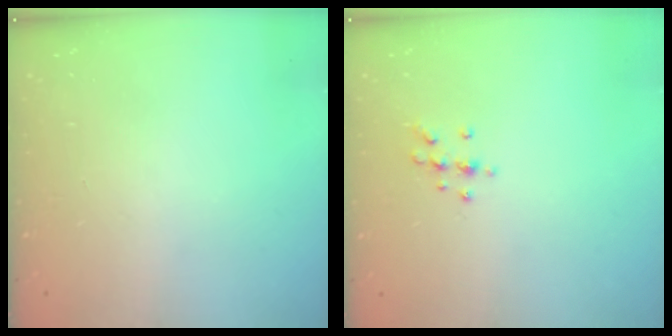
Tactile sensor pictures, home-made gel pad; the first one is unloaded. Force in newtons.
{"total": 7.1, "press": 7.0, "slide": 1.3}